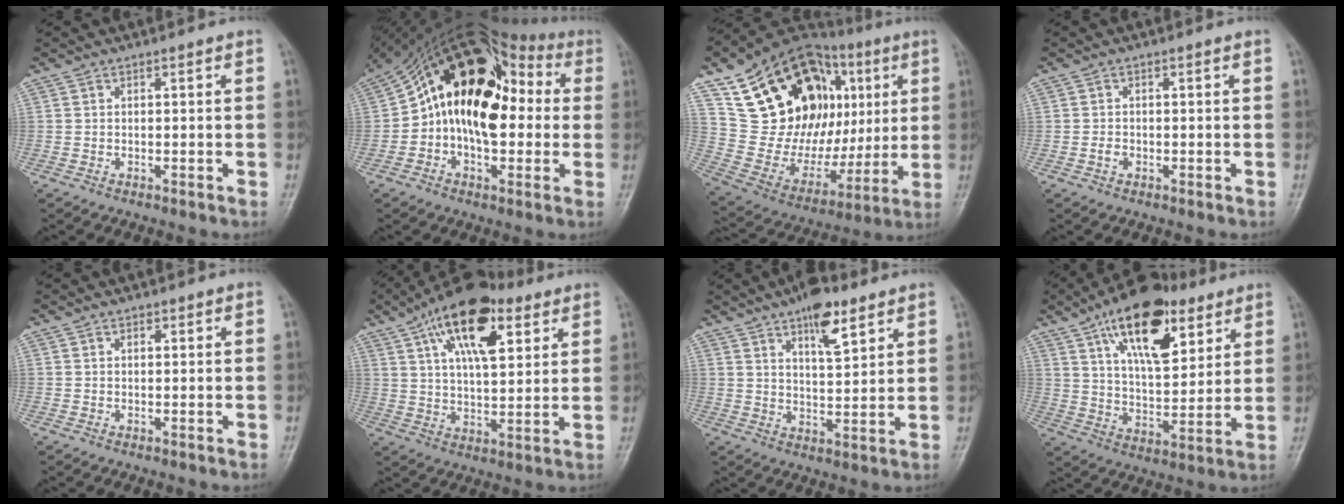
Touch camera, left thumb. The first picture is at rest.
{"total": 20.6, "force": [1.2, 13.0, 16.0], "torque": [-0.225, 0.051, 0.008]}
{"total": 31.0, "force": [9.4, 19.5, 22.3], "torque": [-0.316, 0.022, 0.173]}
{"total": 1.7, "force": [-0.7, 1.2, 0.9], "torque": [-0.013, 0.008, -0.014]}
{"total": 1.0, "force": [0.4, 0.8, 0.6], "torque": [-0.003, 0.001, 0.004]}
{"total": 17.6, "force": [8.5, 8.0, 13.2], "torque": [-0.193, -0.016, 0.138]}
{"total": 9.3, "force": [5.6, 3.4, 6.5], "torque": [-0.085, -0.031, 0.090]}
{"total": 19.5, "force": [10.1, 9.2, 13.9], "torque": [-0.186, -0.034, 0.170]}